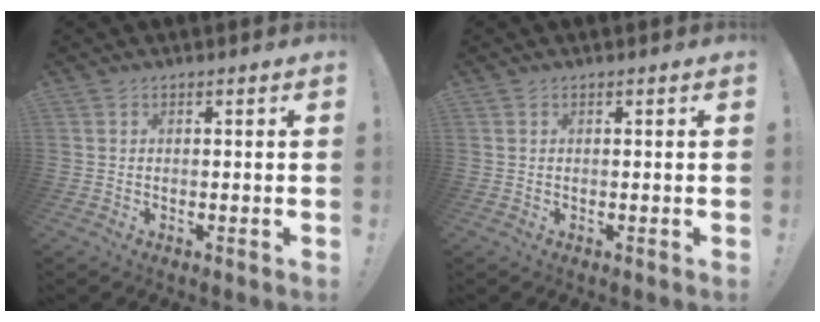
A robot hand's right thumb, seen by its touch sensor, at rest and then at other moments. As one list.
[{"total": 0.0}]